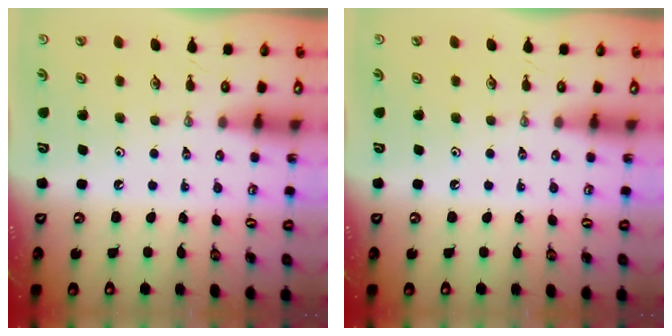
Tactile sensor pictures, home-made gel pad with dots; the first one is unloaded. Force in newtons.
{"total": 0.0}